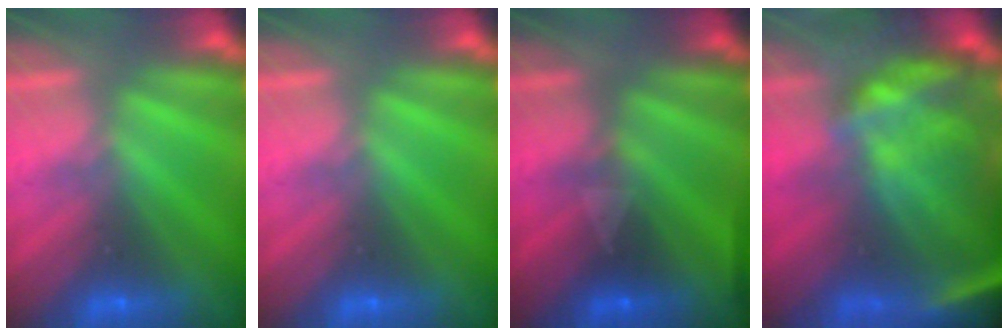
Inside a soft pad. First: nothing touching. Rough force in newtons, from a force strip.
{"total": 0.0}
{"total": 3.0}
{"total": 11.1}